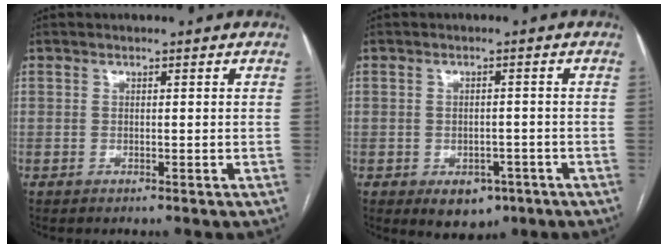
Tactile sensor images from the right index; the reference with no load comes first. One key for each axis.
{"total": 5.0, "fx": -2.4, "fy": 3.4, "fz": 2.7, "tx": -0.028, "ty": 0.003, "tz": -0.021}